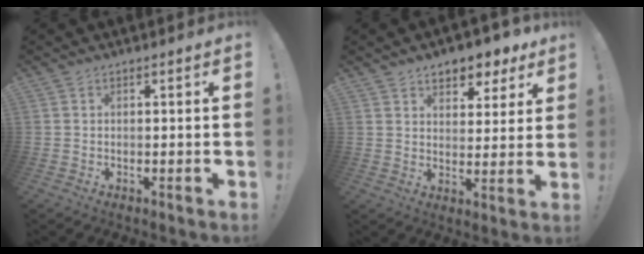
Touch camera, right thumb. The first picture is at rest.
{"total": 7.5, "force": [5.5, 4.3, 2.8], "torque": [-0.029, -0.042, 0.100]}